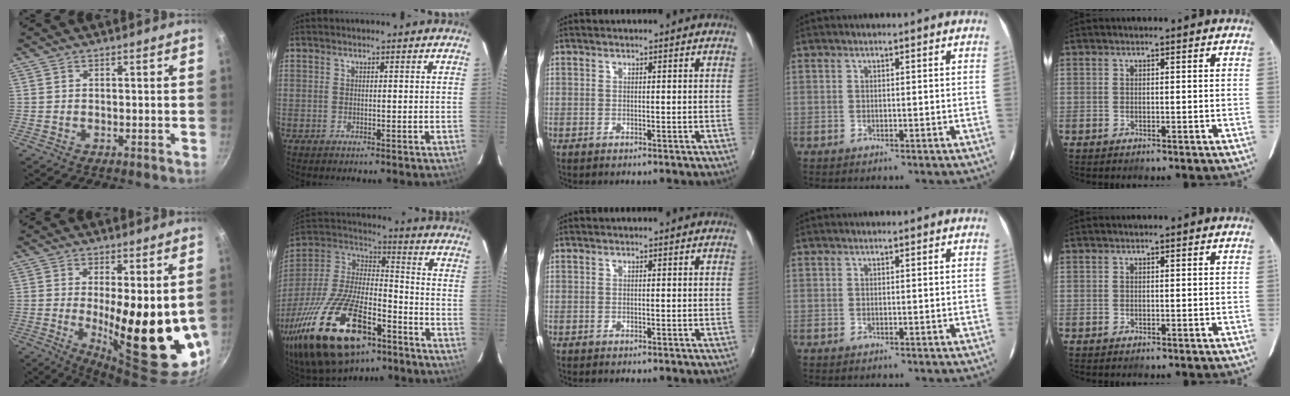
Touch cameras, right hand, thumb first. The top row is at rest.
{"thumb": {"total": 18.0, "force": [0.0, 5.5, 17.1], "torque": [-0.226, -0.039, 0.013]}, "index": {"total": 31.9, "force": [-18.1, 13.9, 22.3], "torque": [-0.460, -0.038, -0.298]}}